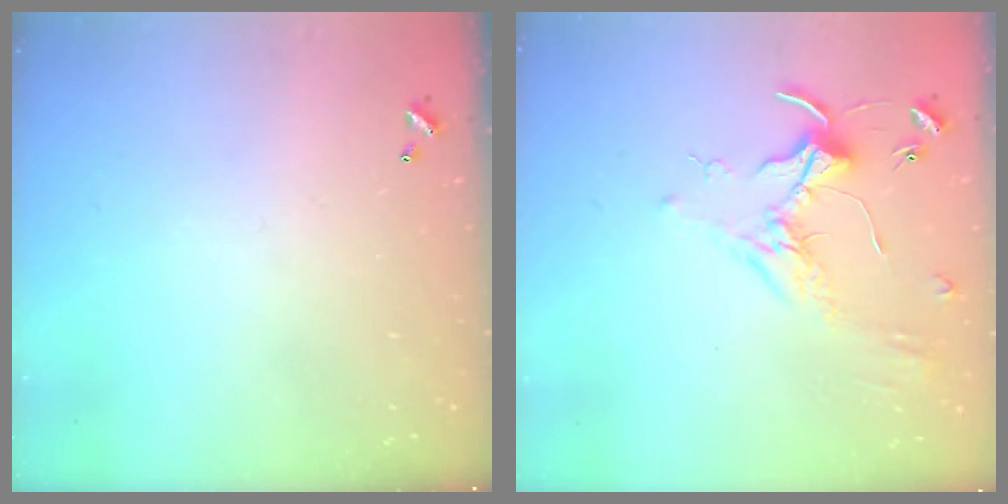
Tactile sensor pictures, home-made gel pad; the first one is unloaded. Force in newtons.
{"total": 1.7, "press": 1.6, "slide": 0.4}